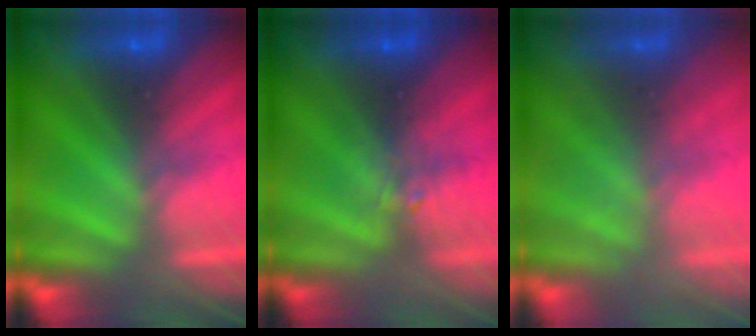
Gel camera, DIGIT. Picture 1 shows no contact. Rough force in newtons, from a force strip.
{"total": 2.2}
{"total": 2.0}